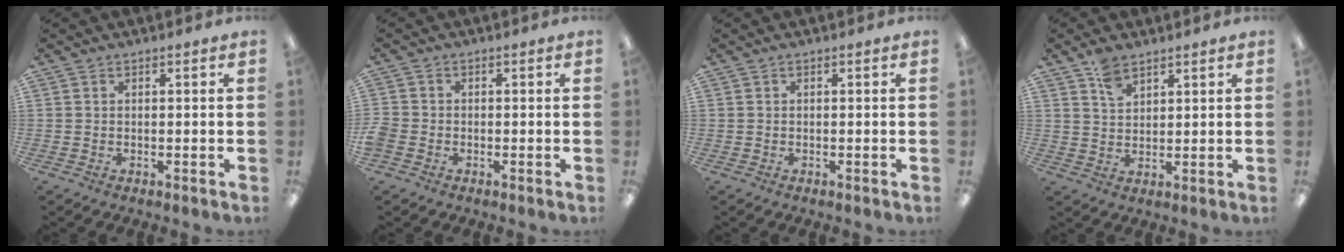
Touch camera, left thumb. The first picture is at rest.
{"total": 2.4, "force": [-1.1, 1.9, 1.0], "torque": [-0.015, 0.006, -0.019]}
{"total": 0.0}
{"total": 4.9, "force": [3.6, 2.5, 2.3], "torque": [-0.038, -0.013, 0.066]}